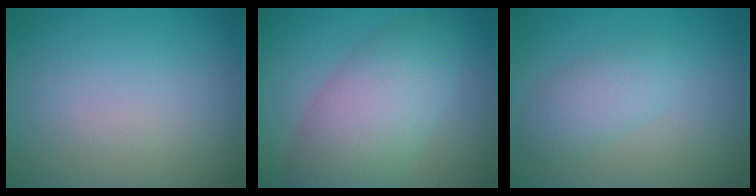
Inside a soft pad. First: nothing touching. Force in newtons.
{"total": 7.4, "press": 7.4, "slide": 0.4}
{"total": 2.8, "press": 2.8, "slide": 0.1}